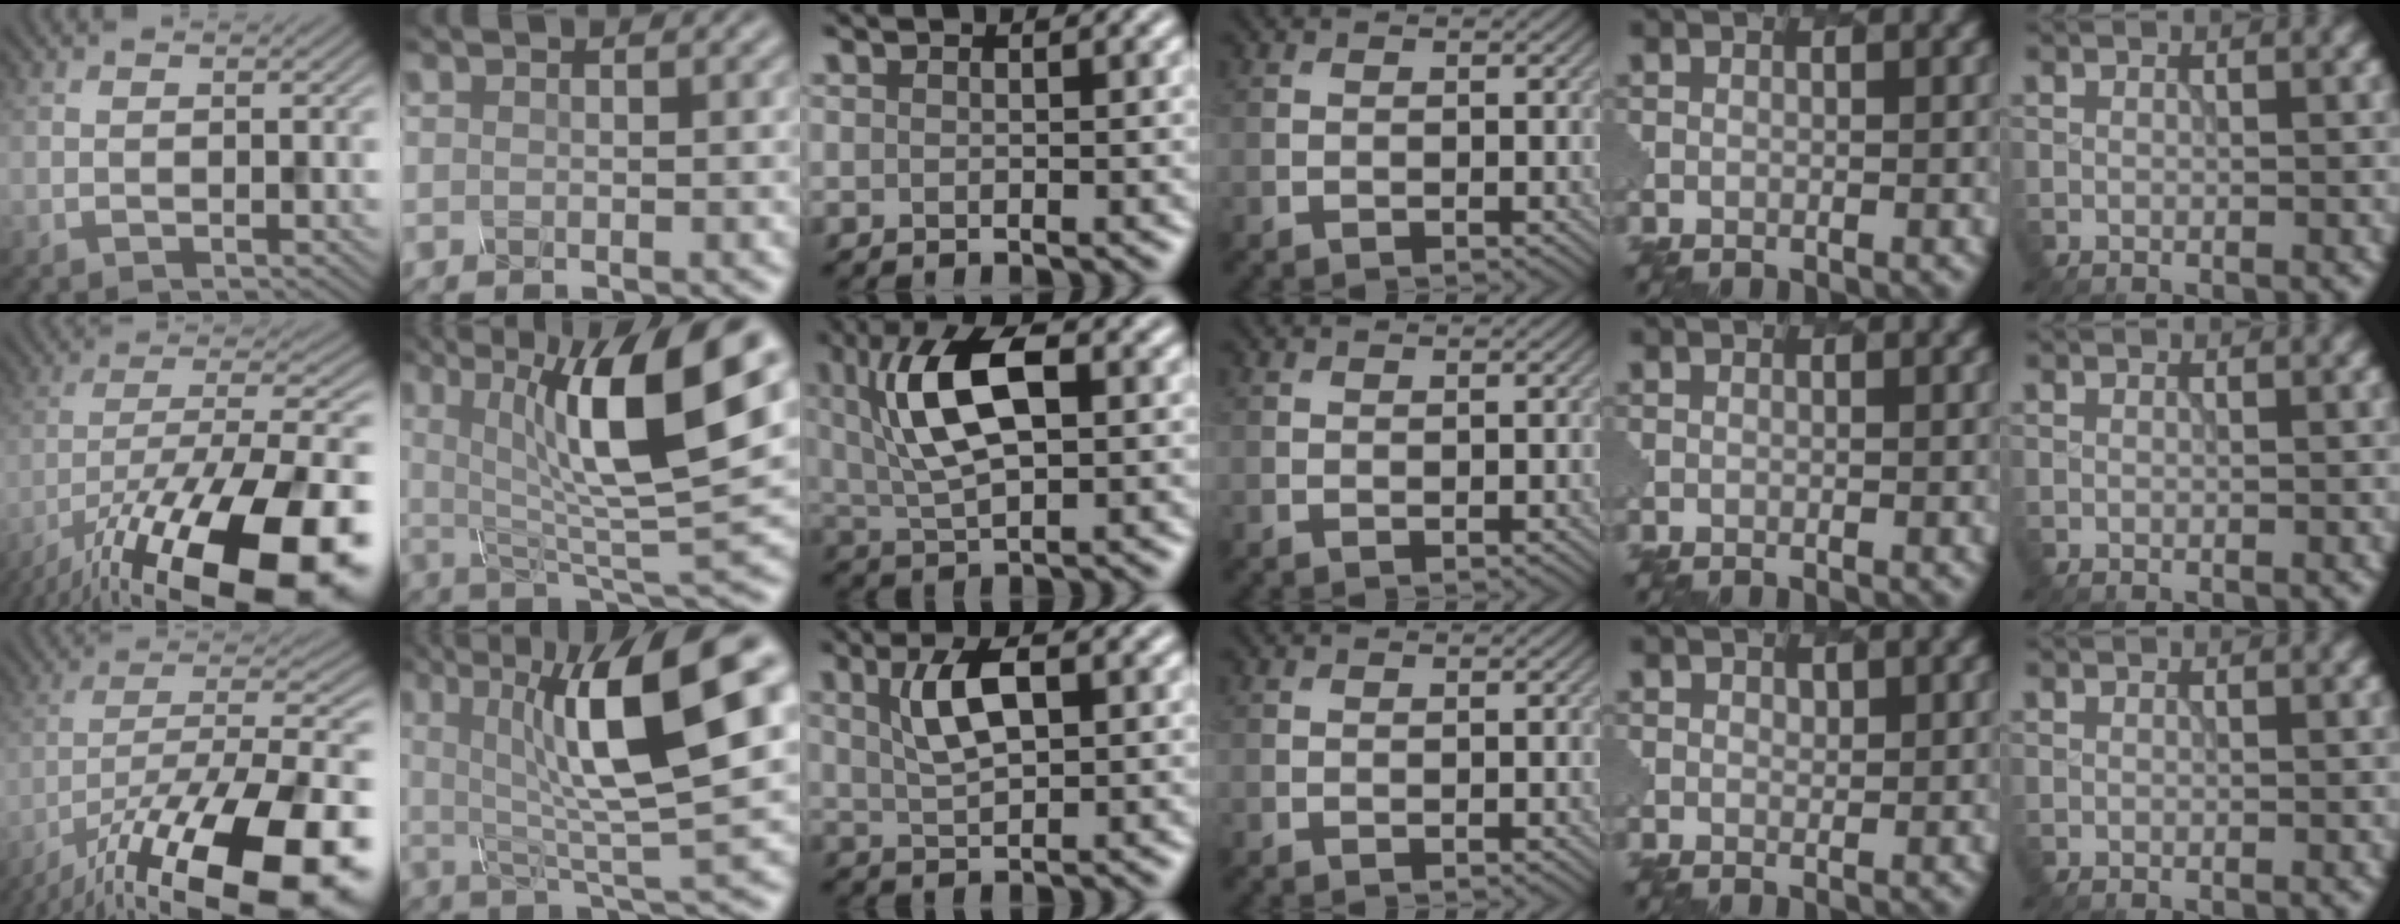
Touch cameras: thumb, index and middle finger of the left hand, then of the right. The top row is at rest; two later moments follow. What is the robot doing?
{"motion": "screw", "object": "spray bottle"}